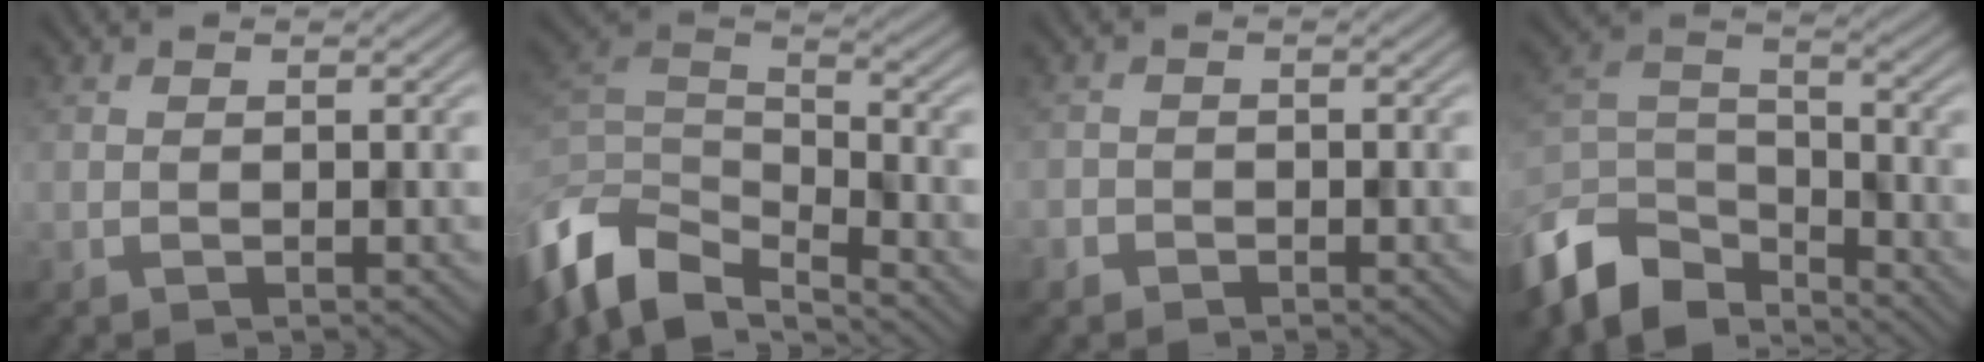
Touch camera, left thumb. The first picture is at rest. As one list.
[{"total": 11.1, "force": [-7.6, 5.1, 6.4], "torque": [-0.148, -0.013, -0.152]}, {"total": 1.2, "force": [-0.9, 0.8, 0.0], "torque": [0.003, -0.001, -0.021]}, {"total": 11.2, "force": [-9.0, 4.8, 4.5], "torque": [-0.105, -0.002, -0.185]}]